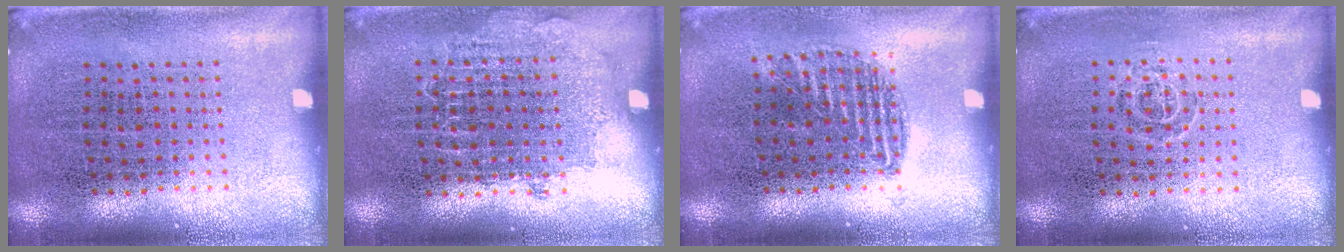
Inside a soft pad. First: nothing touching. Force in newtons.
{"total": 0.8, "press": 0.8, "slide": 0.3}
{"total": 0.9, "press": 0.8, "slide": 0.5}
{"total": 0.7, "press": 0.5, "slide": 0.5}